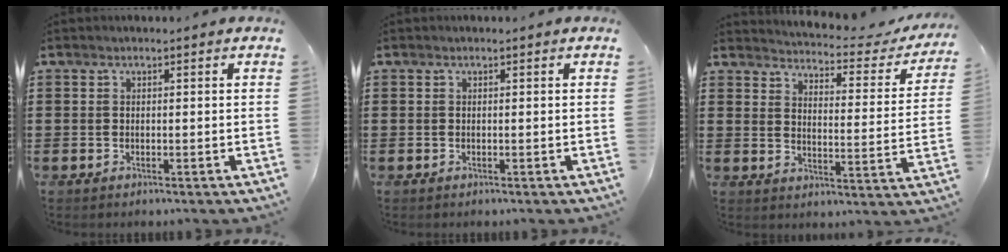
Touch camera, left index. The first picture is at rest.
{"total": 0.0}
{"total": 3.2, "force": [3.1, 0.1, 0.8], "torque": [-0.031, -0.031, 0.044]}